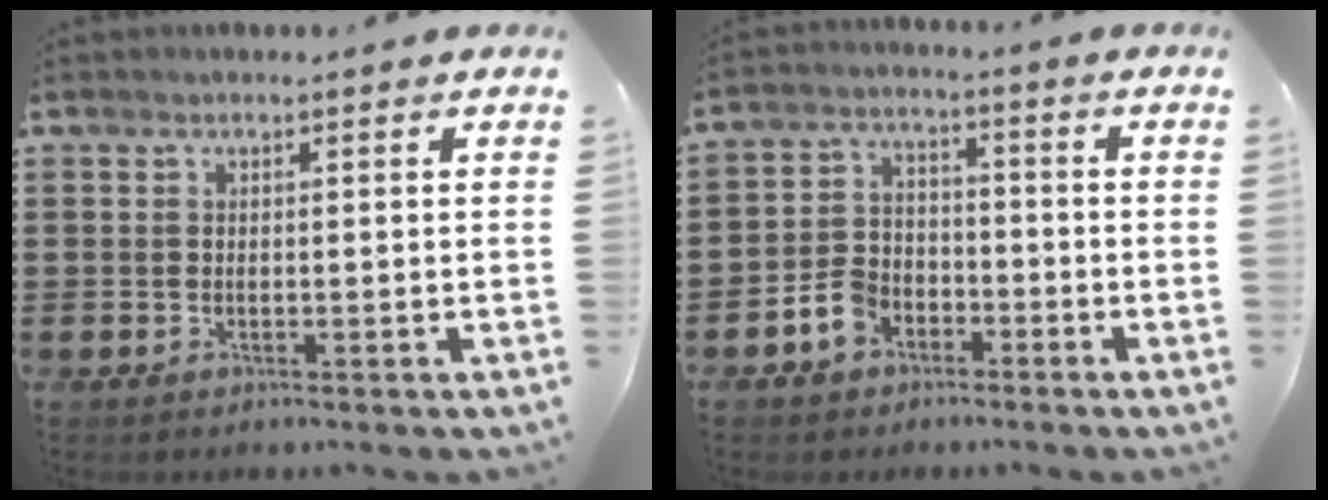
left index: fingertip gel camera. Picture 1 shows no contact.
{"total": 4.9, "force": [-3.1, 3.3, 1.9], "torque": [-0.050, 0.011, -0.062]}